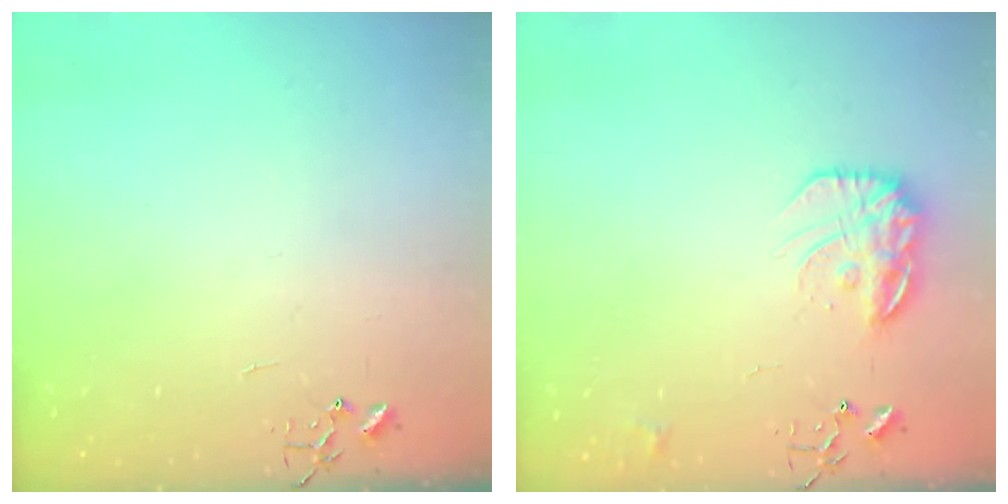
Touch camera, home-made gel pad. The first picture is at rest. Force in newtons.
{"total": 14.8, "press": 14.8, "slide": 0.8}